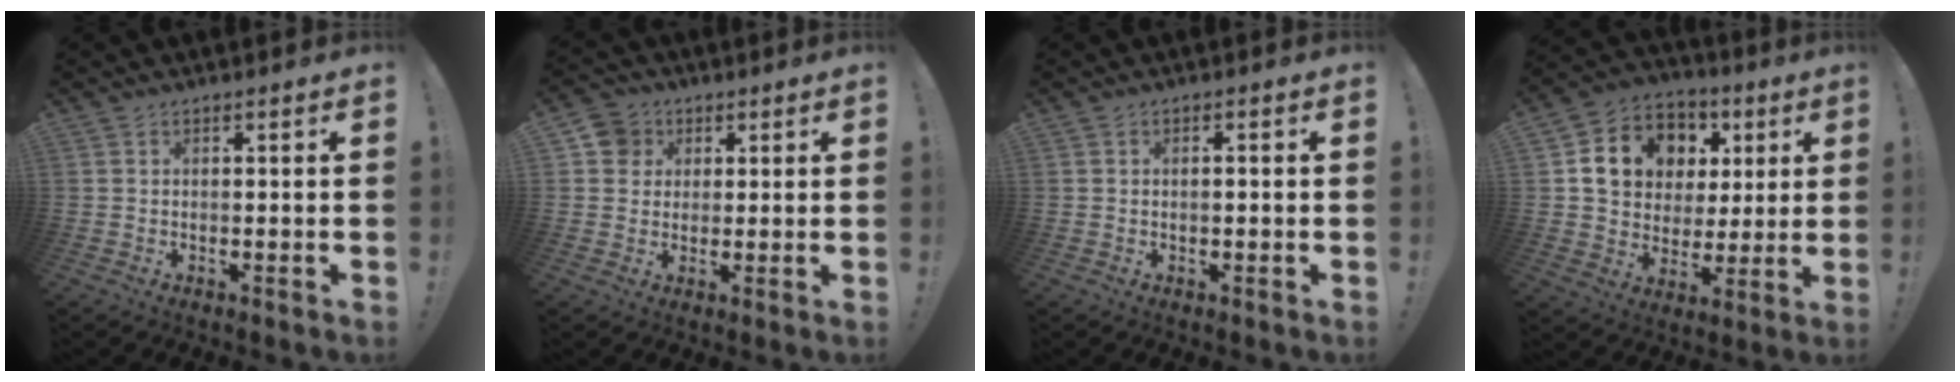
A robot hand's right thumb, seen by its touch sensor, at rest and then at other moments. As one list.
[{"total": 6.4, "force": [2.1, 5.8, 1.6], "torque": [-0.020, -0.005, 0.042]}, {"total": 0.9, "force": [-0.4, 0.2, 0.8], "torque": [-0.014, 0.001, -0.008]}, {"total": 14.1, "force": [4.5, 11.9, 6.2], "torque": [-0.091, -0.013, 0.101]}]